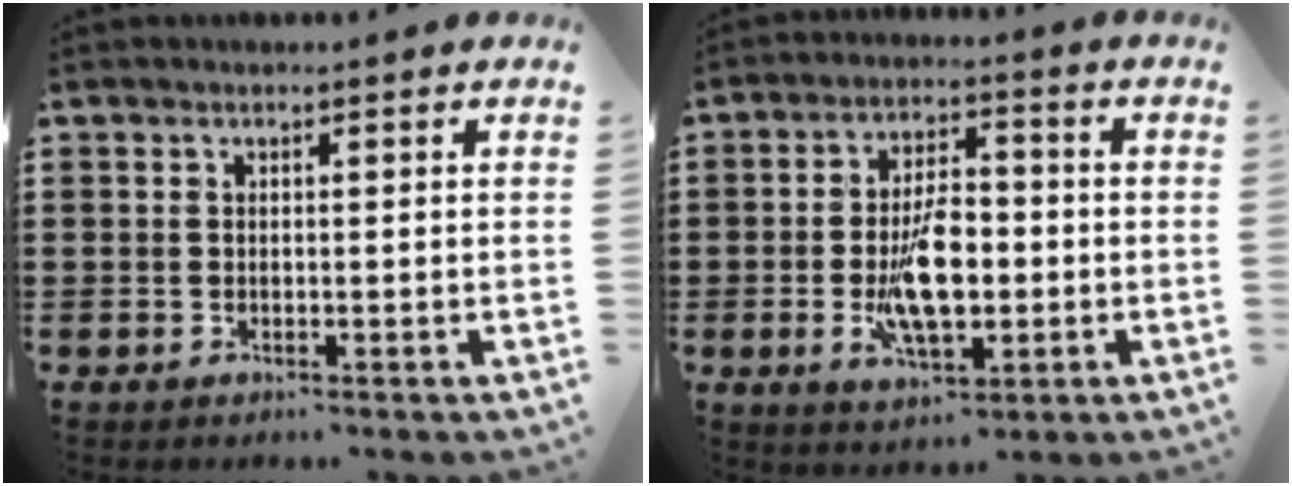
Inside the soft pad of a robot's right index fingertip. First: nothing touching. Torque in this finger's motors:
{"motor_torque": [2.14, 0.00, 0.69, 0.21]}